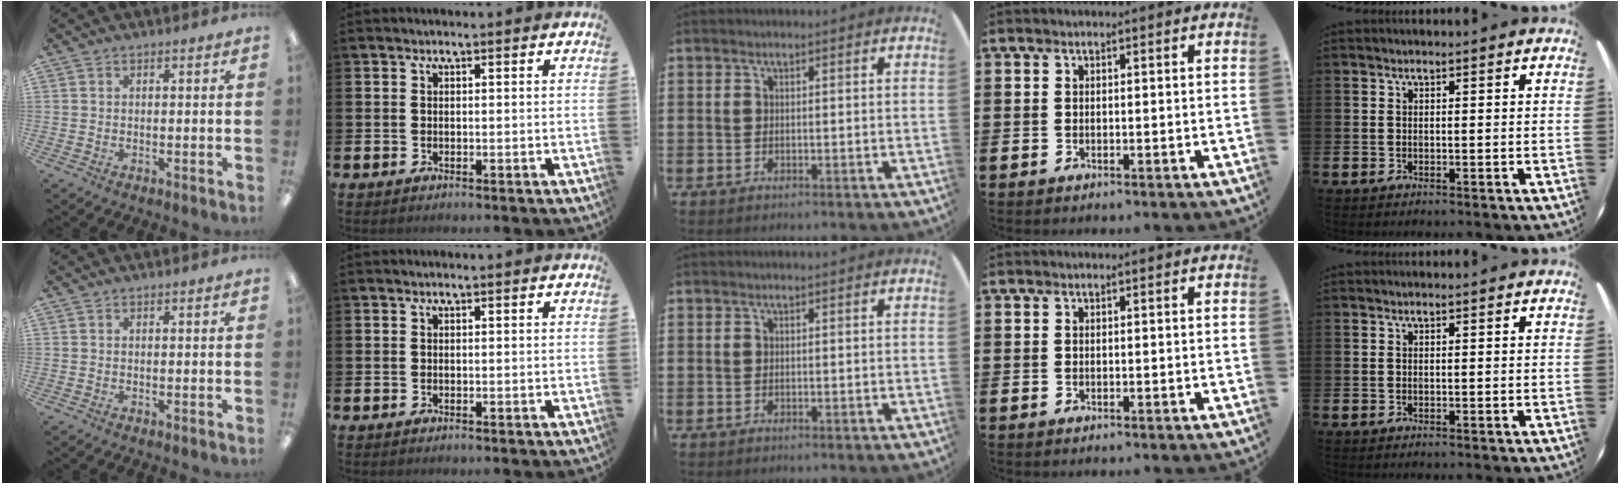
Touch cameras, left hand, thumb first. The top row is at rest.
{}